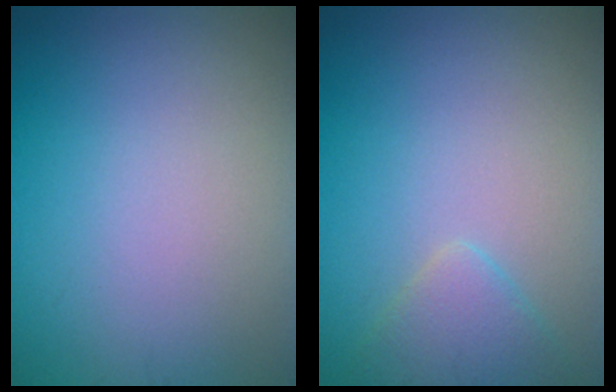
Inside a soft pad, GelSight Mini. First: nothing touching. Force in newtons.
{"total": 2.4, "press": 2.4, "slide": 0.2}